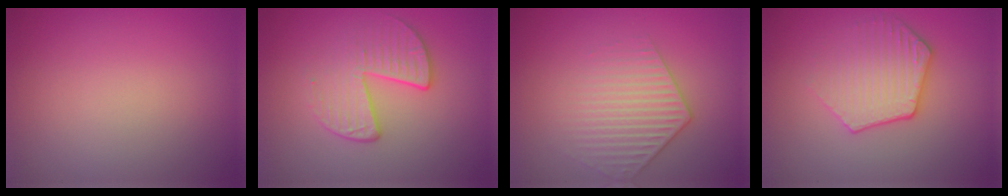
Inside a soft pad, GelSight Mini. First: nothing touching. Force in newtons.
{"total": 3.4, "press": 2.8, "slide": 2.0}
{"total": 3.2, "press": 2.9, "slide": 1.2}
{"total": 3.5, "press": 3.3, "slide": 0.9}